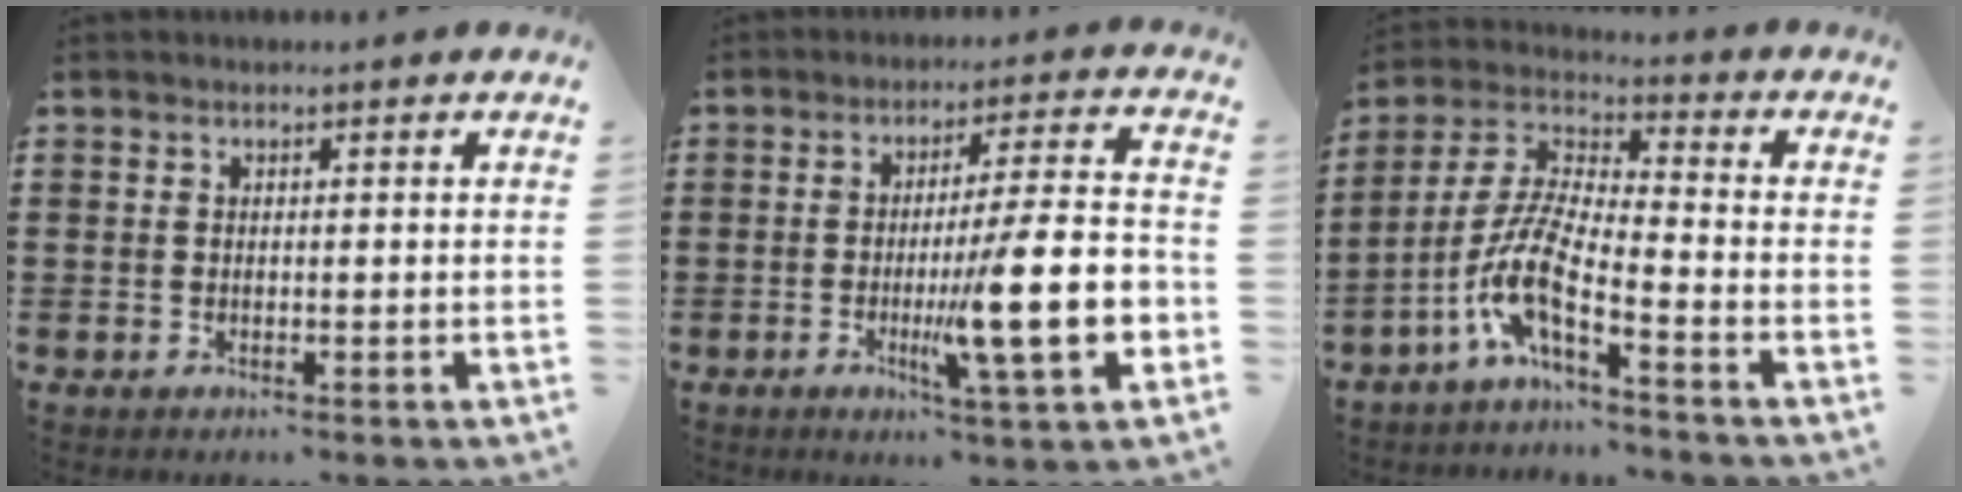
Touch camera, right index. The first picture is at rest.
{"total": 15.2, "force": [-3.4, 2.1, 14.7], "torque": [-0.236, -0.016, -0.058]}
{"total": 9.0, "force": [-5.2, 1.6, 7.1], "torque": [-0.180, -0.029, -0.110]}